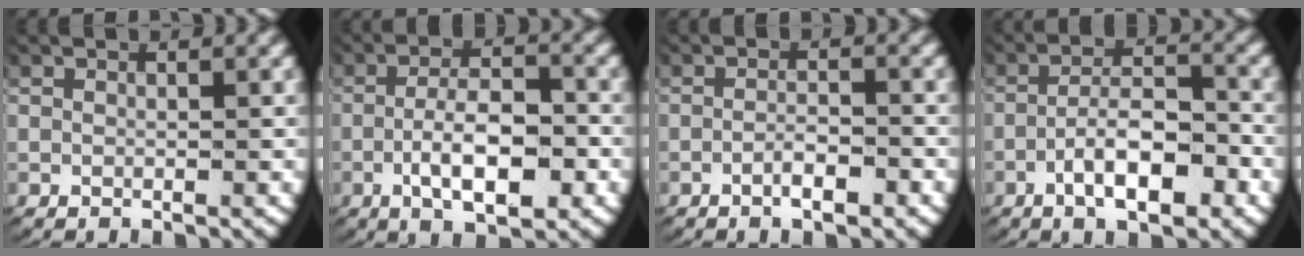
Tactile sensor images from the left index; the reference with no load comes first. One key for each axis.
{"total": 6.5, "fx": -2.2, "fy": 2.6, "fz": 5.6, "tx": -0.088, "ty": -0.005, "tz": -0.034}
{"total": 2.4, "fx": -1.5, "fy": 0.6, "fz": 1.7, "tx": -0.030, "ty": -0.003, "tz": -0.028}
{"total": 6.0, "fx": -2.9, "fy": 2.2, "fz": 4.7, "tx": -0.077, "ty": -0.004, "tz": -0.045}